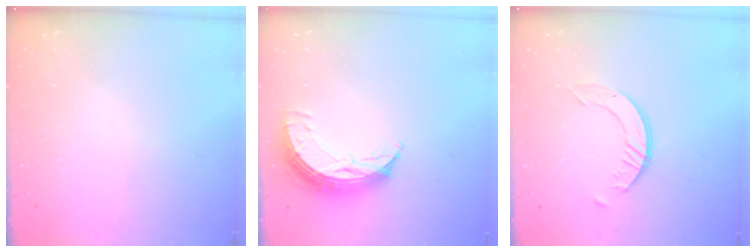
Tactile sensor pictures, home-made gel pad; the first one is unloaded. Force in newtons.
{"total": 9.4, "press": 9.4, "slide": 0.9}
{"total": 4.0, "press": 4.0, "slide": 0.3}